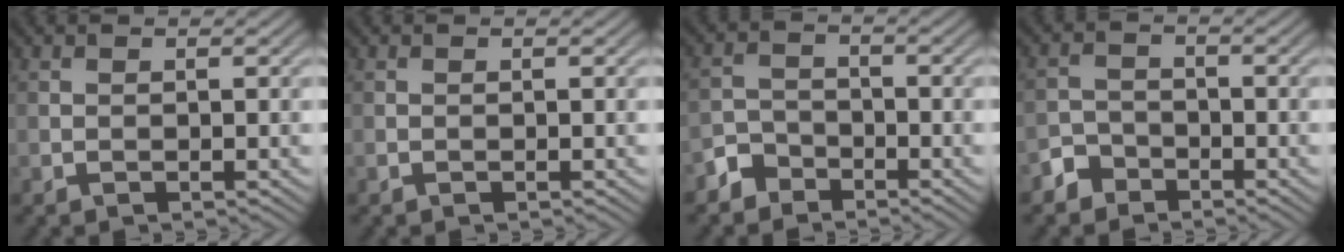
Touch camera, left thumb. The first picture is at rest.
{"total": 0.0}
{"total": 3.2, "force": [-2.5, 1.9, 0.6], "torque": [-0.011, 0.005, -0.063]}
{"total": 2.9, "force": [-2.2, 1.8, 0.5], "torque": [-0.007, 0.005, -0.054]}